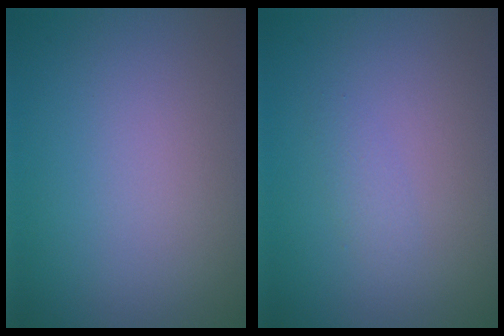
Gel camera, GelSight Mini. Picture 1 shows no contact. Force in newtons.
{"total": 1.0, "press": 1.0, "slide": 0.0}